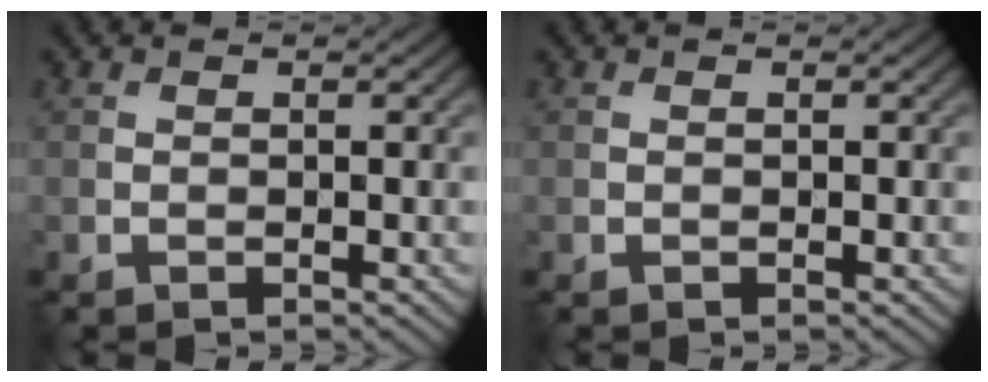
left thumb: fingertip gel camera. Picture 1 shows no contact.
{"total": 0.0}